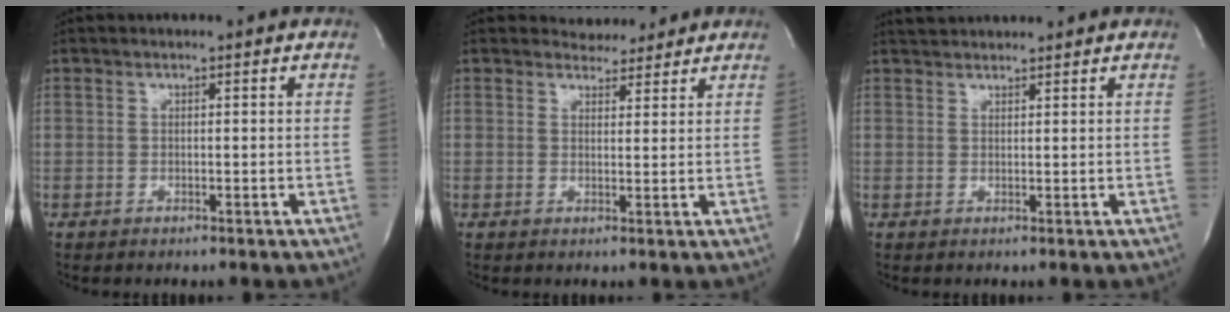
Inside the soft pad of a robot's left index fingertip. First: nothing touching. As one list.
[{"total": 3.4, "force": [3.2, 1.1, -0.1], "torque": [-0.003, 0.000, 0.045]}, {"total": 4.7, "force": [4.5, 0.7, 0.9], "torque": [-0.018, 0.035, 0.071]}]